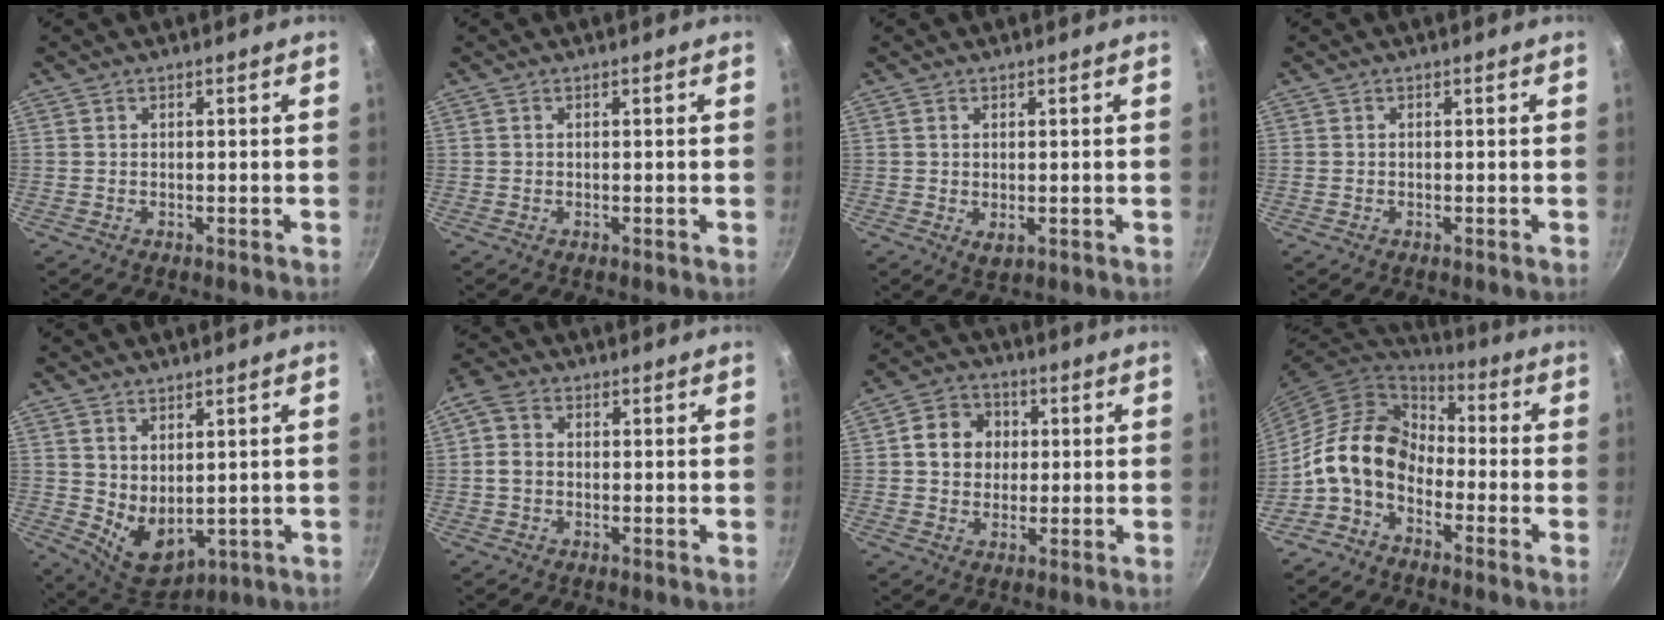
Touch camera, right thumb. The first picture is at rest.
{"total": 0.0}
{"total": 2.2, "force": [0.1, 1.3, 1.8], "torque": [-0.027, -0.007, 0.005]}
{"total": 0.0}
{"total": 7.9, "force": [1.9, 4.9, 5.9], "torque": [-0.075, -0.034, 0.054]}
{"total": 4.8, "force": [0.2, 3.7, 3.0], "torque": [-0.062, 0.009, -0.010]}
{"total": 8.5, "force": [1.4, 7.4, 4.0], "torque": [-0.038, 0.008, 0.012]}
{"total": 13.2, "force": [-4.0, 9.3, 8.5], "torque": [-0.134, 0.057, -0.104]}